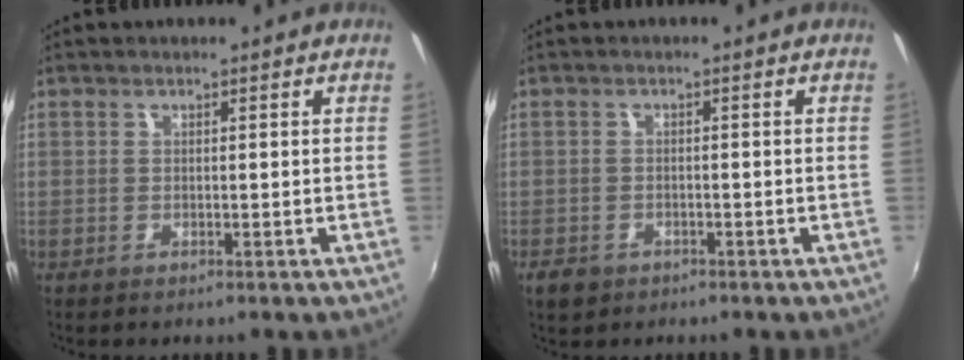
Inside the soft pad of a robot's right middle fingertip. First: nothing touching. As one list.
[{"total": 3.1, "force": [-1.9, 2.2, 1.2], "torque": [-0.031, -0.003, -0.031]}]